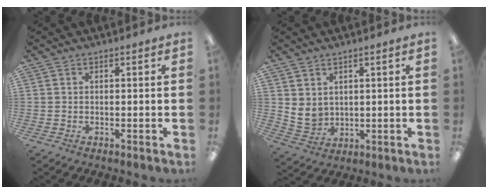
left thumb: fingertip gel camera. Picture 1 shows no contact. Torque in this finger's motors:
{"motor_torque": [-0.23, 0.29, -0.03, -0.11, 0.00]}